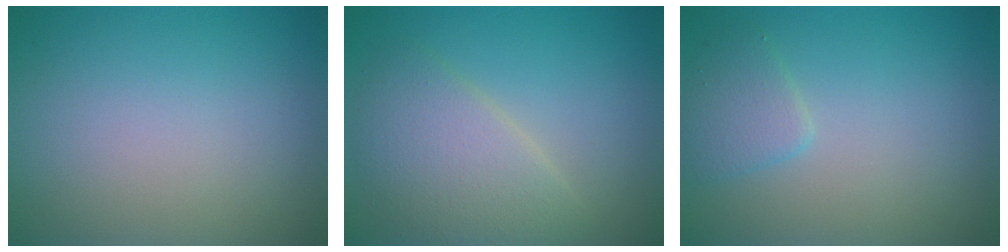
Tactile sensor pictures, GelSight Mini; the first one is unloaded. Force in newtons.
{"total": 4.4, "press": 4.4, "slide": 0.4}
{"total": 2.0, "press": 2.0, "slide": 0.1}